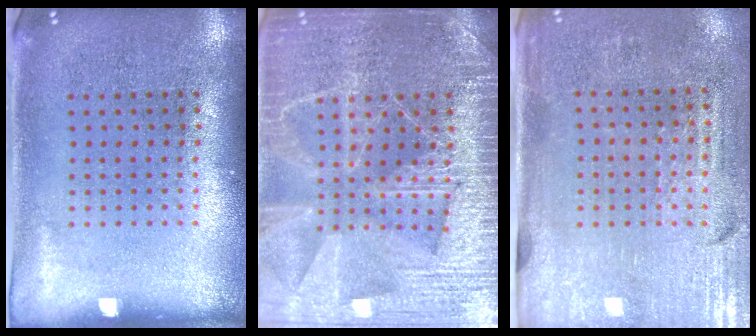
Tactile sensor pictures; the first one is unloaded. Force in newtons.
{"total": 6.5, "press": 6.4, "slide": 0.8}
{"total": 3.4, "press": 3.1, "slide": 1.4}